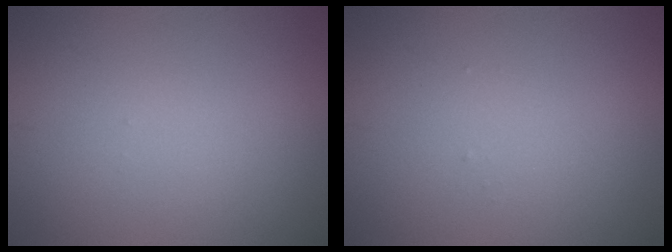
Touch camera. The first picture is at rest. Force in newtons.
{"total": 0.0}